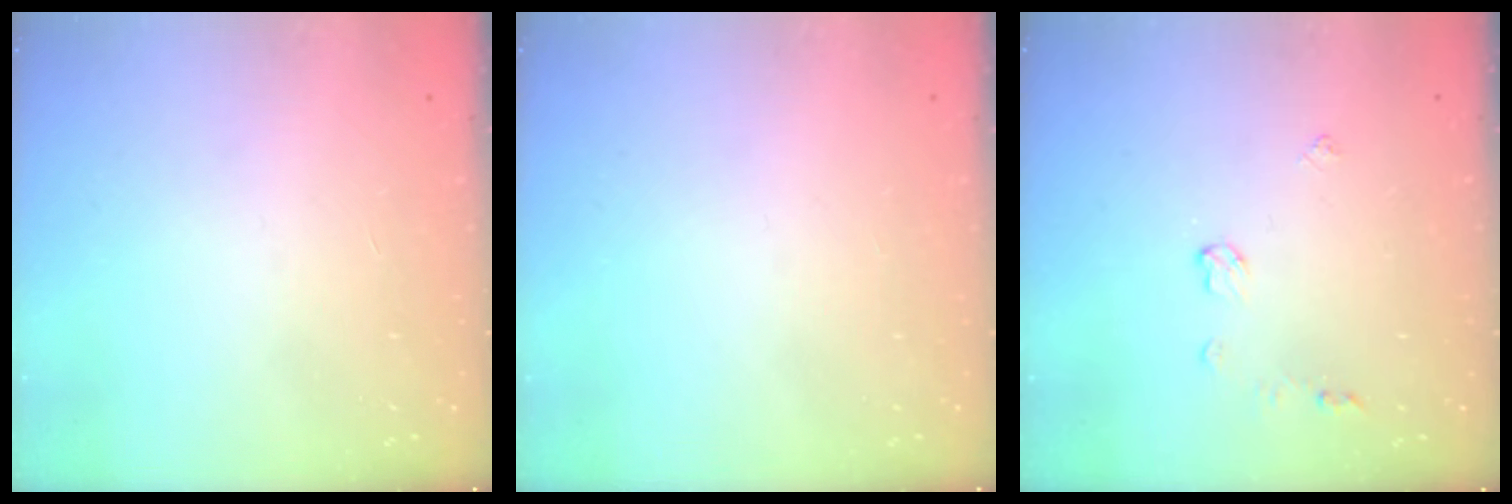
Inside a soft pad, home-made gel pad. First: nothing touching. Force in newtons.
{"total": 0.0}
{"total": 4.5, "press": 4.4, "slide": 0.6}